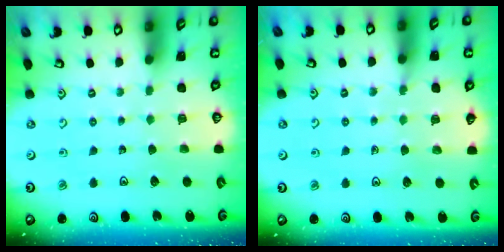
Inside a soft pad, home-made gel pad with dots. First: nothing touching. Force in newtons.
{"total": 6.4, "press": 6.3, "slide": 1.2}